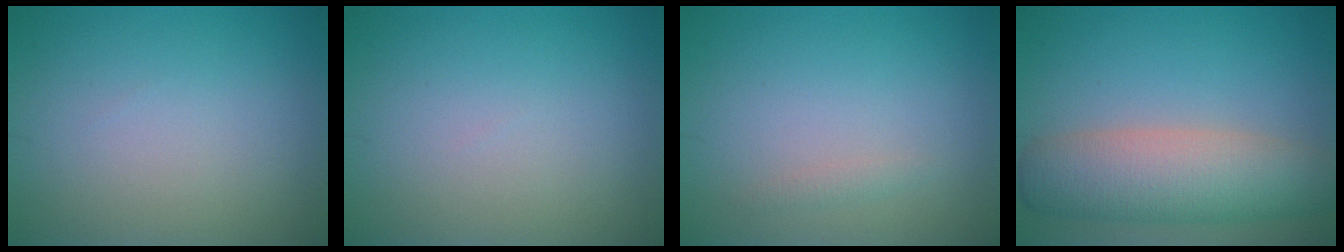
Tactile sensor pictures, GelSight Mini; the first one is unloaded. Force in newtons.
{"total": 0.0}
{"total": 0.7, "press": 0.7, "slide": 0.0}
{"total": 7.2, "press": 7.2, "slide": 0.6}